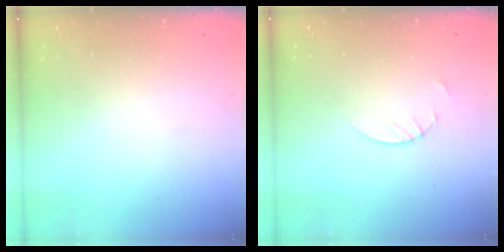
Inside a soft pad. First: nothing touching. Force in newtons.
{"total": 1.8, "press": 1.8, "slide": 0.2}